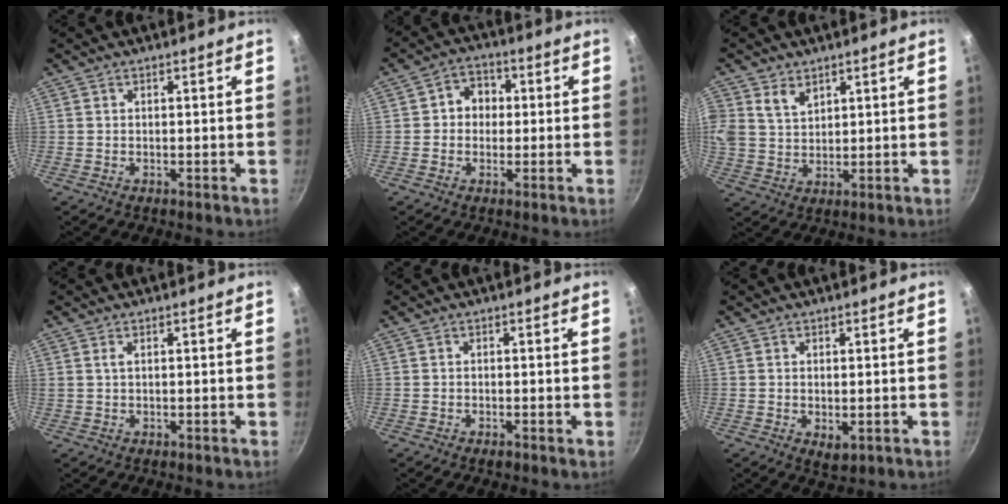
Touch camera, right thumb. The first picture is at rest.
{"total": 5.8, "force": [0.3, 5.0, 2.8], "torque": [-0.009, 0.010, -0.005]}
{"total": 8.0, "force": [4.0, 5.8, 3.8], "torque": [-0.073, -0.005, 0.082]}
{"total": 1.0, "force": [0.4, 0.4, 0.8], "torque": [-0.015, 0.002, 0.007]}
{"total": 1.0, "force": [-0.5, 0.3, 0.8], "torque": [-0.014, 0.001, -0.009]}
{"total": 2.8, "force": [-0.2, 1.5, 2.4], "torque": [-0.036, -0.011, 0.000]}